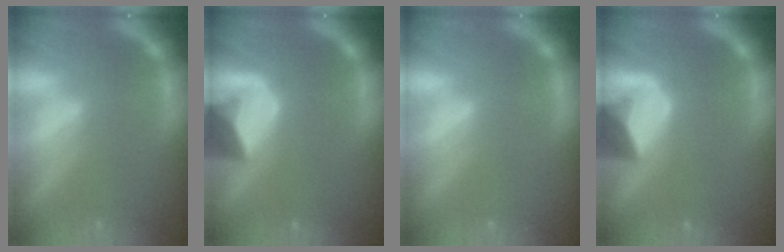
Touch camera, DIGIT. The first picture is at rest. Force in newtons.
{"total": 6.4}
{"total": 0.0}
{"total": 6.4}